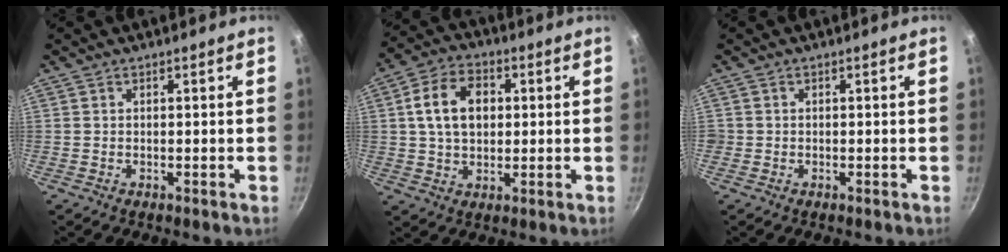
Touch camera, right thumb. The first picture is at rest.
{"total": 11.1, "force": [1.9, 7.8, 7.6], "torque": [-0.115, 0.016, 0.027]}
{"total": 0.7, "force": [-0.2, 0.7, 0.0], "torque": [0.001, 0.001, -0.005]}